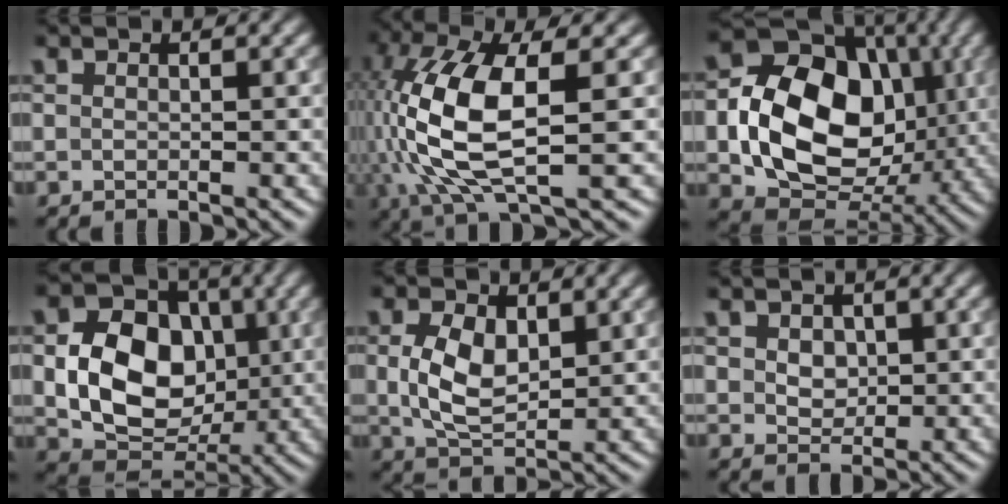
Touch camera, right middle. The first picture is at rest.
{"total": 10.4, "force": [0.1, 4.0, 9.6], "torque": [-0.219, -0.005, 0.006]}
{"total": 14.1, "force": [-0.1, 10.7, 9.1], "torque": [-0.159, -0.003, -0.008]}
{"total": 9.3, "force": [0.0, 7.2, 5.9], "torque": [-0.112, -0.004, -0.003]}
{"total": 4.8, "force": [0.8, 3.0, 3.7], "torque": [-0.085, -0.002, 0.019]}
{"total": 2.6, "force": [0.8, 2.0, 1.5], "torque": [-0.029, 0.007, 0.011]}